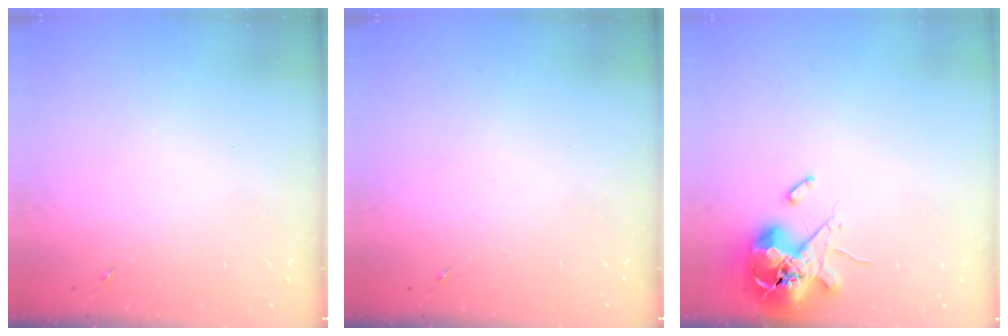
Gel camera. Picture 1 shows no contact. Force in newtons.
{"total": 0.0}
{"total": 12.1, "press": 12.0, "slide": 2.0}